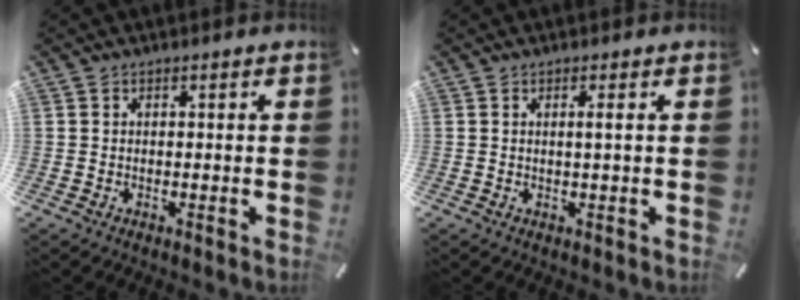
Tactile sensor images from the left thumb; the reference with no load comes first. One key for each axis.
{"total": 1.7, "fx": 0.4, "fy": -0.1, "fz": 1.7, "tx": -0.033, "ty": -0.001, "tz": 0.005}